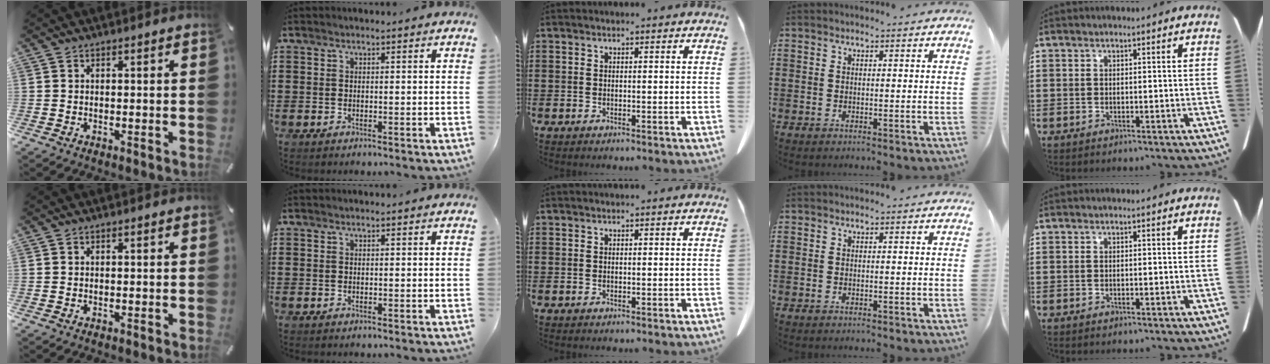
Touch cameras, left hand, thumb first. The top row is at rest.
{}